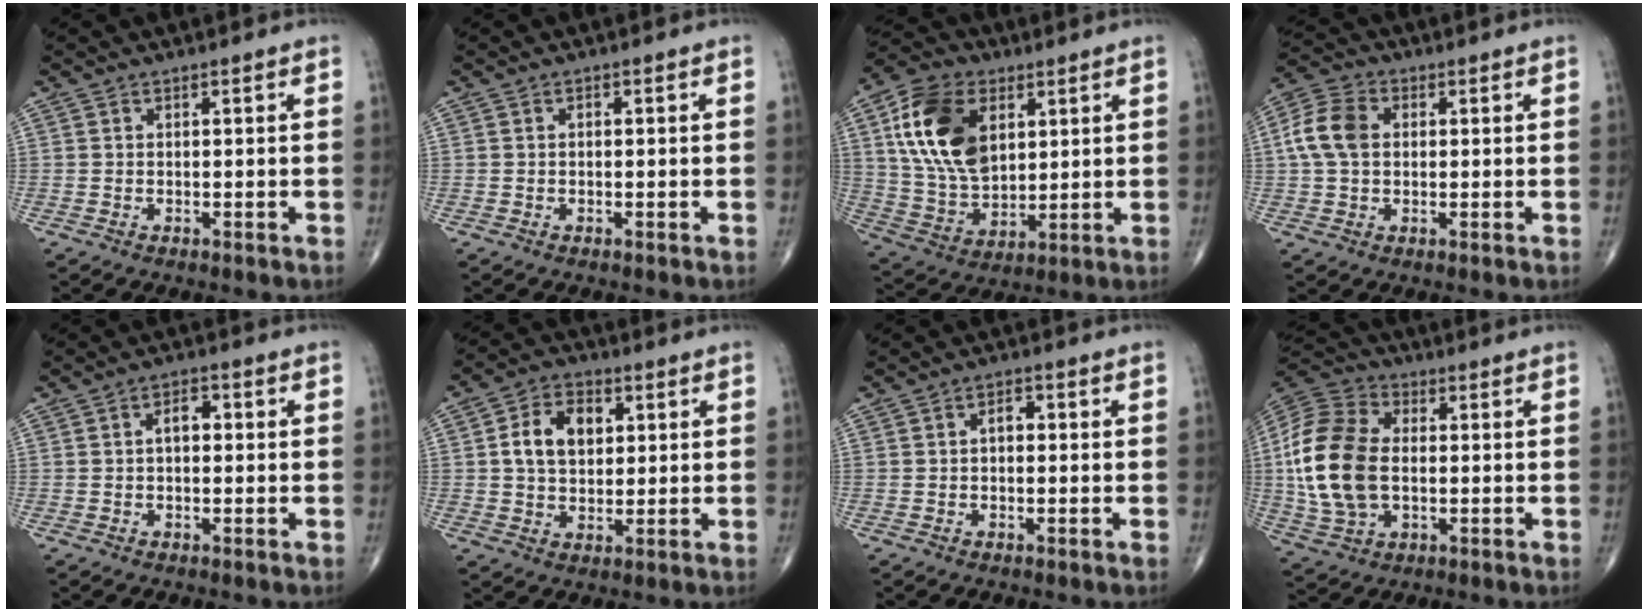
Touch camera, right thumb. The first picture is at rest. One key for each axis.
{"total": 0.5, "fx": 0.0, "fy": 0.3, "fz": 0.5, "tx": -0.005, "ty": 0.000, "tz": -0.001}
{"total": 17.3, "fx": 5.4, "fy": 11.0, "fz": 12.2, "tx": -0.212, "ty": -0.013, "tz": 0.106}
{"total": 8.3, "fx": 1.0, "fy": 6.0, "fz": 5.7, "tx": -0.118, "ty": 0.019, "tz": 0.013}
{"total": 3.4, "fx": 0.2, "fy": 2.0, "fz": 2.8, "tx": -0.034, "ty": 0.011, "tz": -0.003}
{"total": 9.3, "fx": 1.9, "fy": 6.4, "fz": 6.5, "tx": -0.095, "ty": 0.005, "tz": 0.031}
{"total": 2.6, "fx": 0.1, "fy": 1.6, "fz": 2.1, "tx": -0.022, "ty": 0.011, "tz": -0.005}
{"total": 18.3, "fx": -0.4, "fy": 11.6, "fz": 14.1, "tx": -0.296, "ty": 0.012, "tz": -0.006}